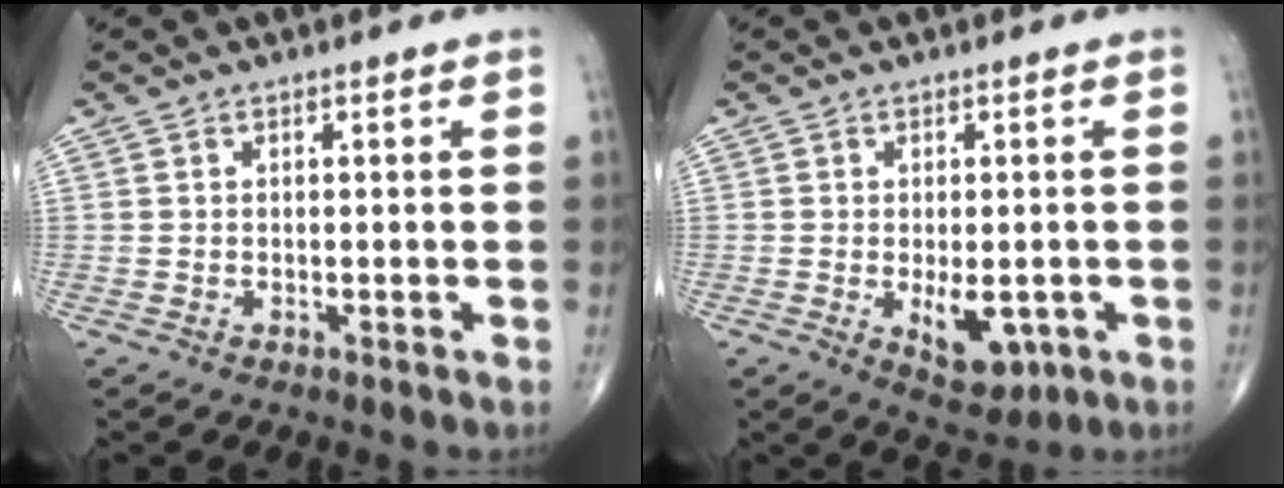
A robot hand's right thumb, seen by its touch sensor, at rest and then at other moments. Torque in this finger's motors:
{"motor_torque": [1.33, 2.01, 0.81, 0.09, 0.18]}